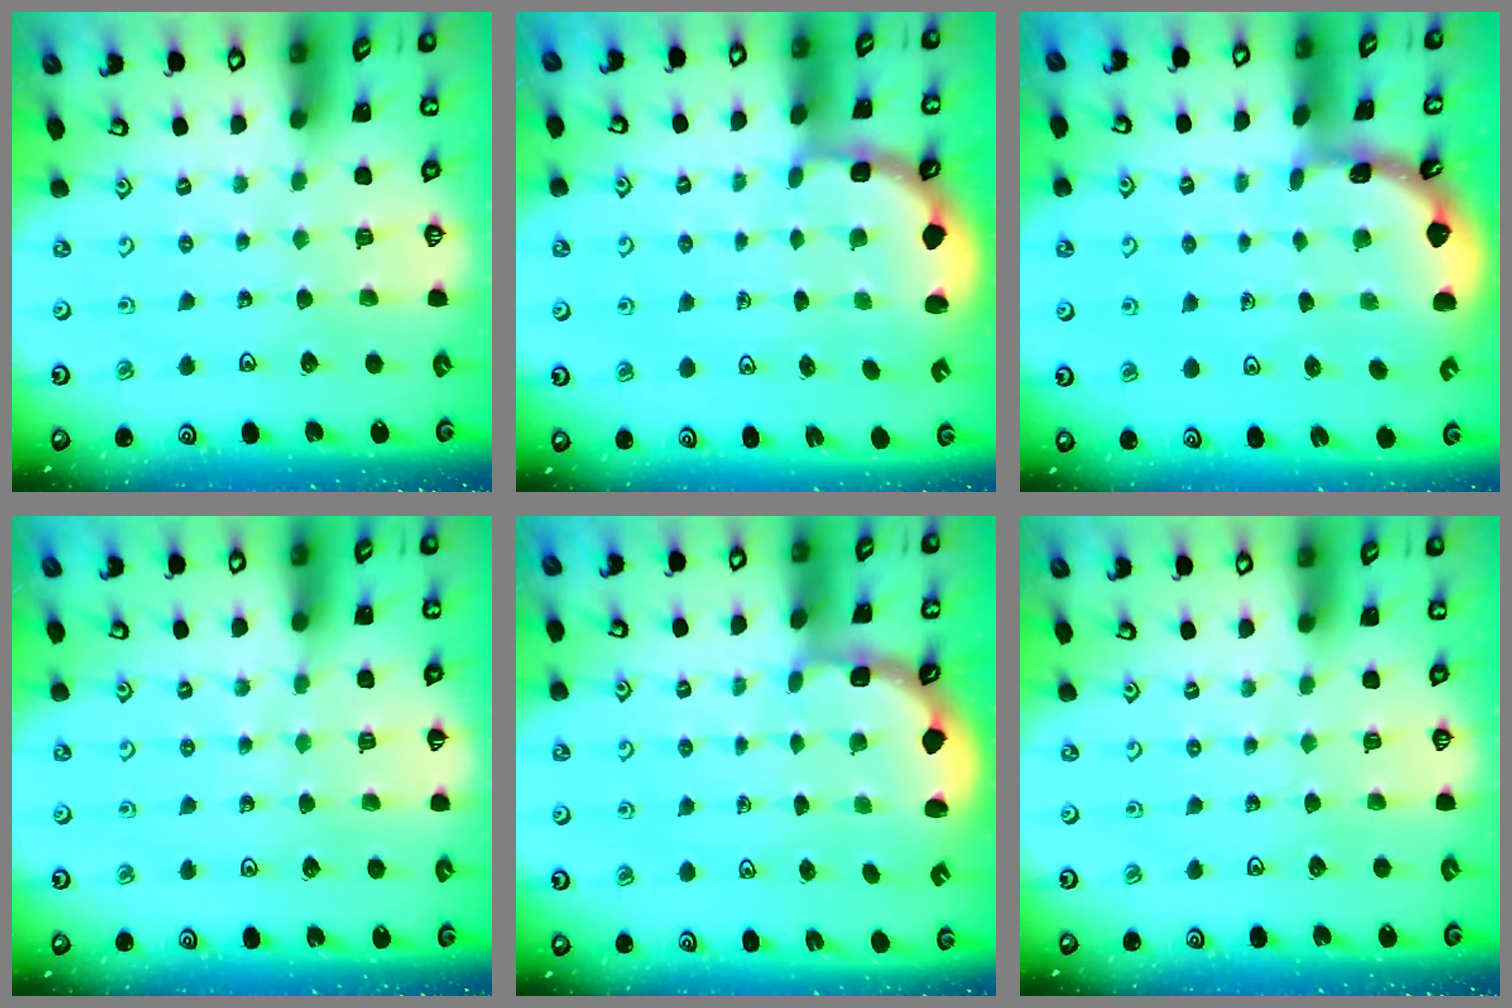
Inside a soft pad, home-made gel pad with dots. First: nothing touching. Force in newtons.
{"total": 3.5, "press": 3.0, "slide": 1.6}
{"total": 1.7, "press": 1.7, "slide": 0.1}
{"total": 3.2, "press": 3.1, "slide": 0.4}
{"total": 2.9, "press": 1.7, "slide": 2.3}
{"total": 0.0}